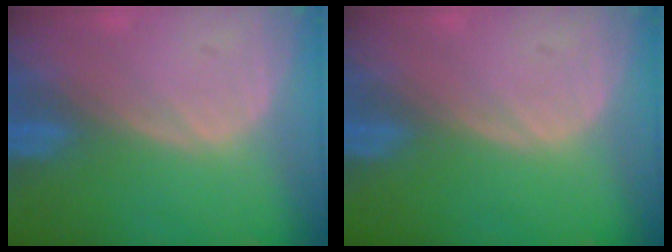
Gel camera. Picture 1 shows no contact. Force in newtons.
{"total": 0.0}